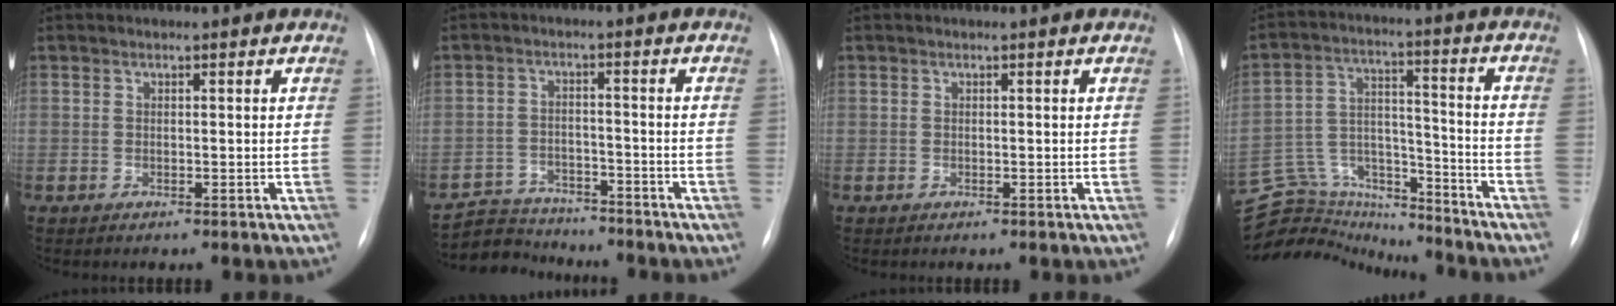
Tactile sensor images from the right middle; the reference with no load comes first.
{"total": 7.1, "force": [-6.9, 2.0, 0.0], "torque": [-0.003, 0.007, -0.115]}
{"total": 0.0}
{"total": 16.8, "force": [-16.4, 3.3, 1.5], "torque": [-0.038, 0.053, -0.266]}